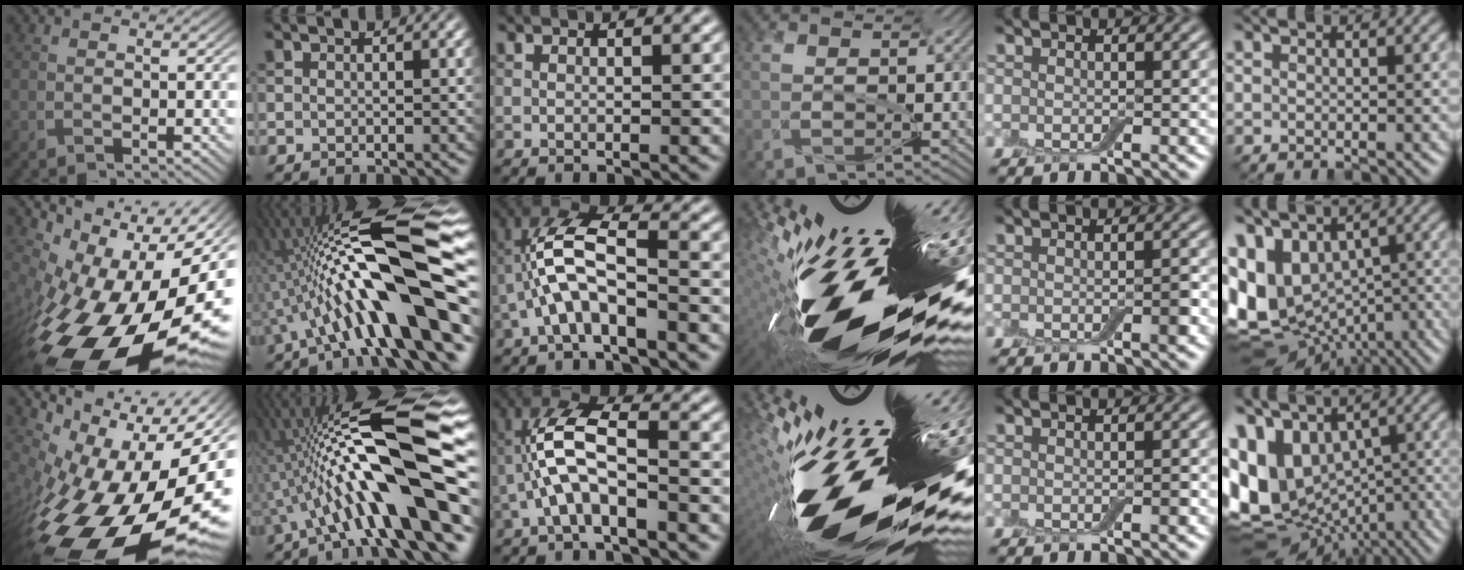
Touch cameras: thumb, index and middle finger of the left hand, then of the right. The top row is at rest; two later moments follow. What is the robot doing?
{"motion": "screw", "object": "jar lid"}